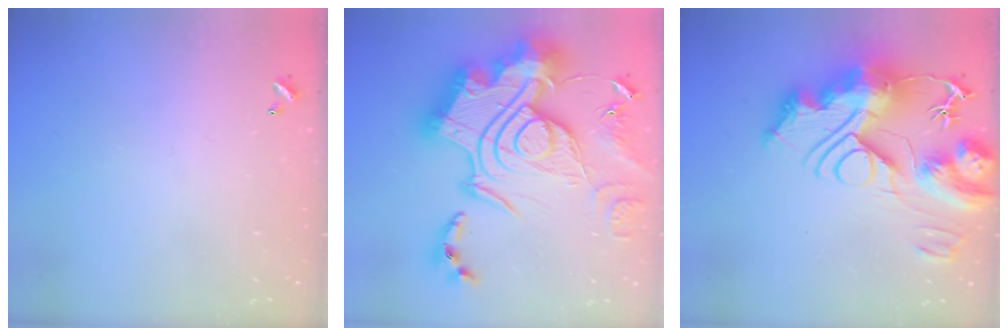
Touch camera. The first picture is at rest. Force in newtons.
{"total": 0.6, "press": 0.6, "slide": 0.0}
{"total": 0.5, "press": 0.5, "slide": 0.0}